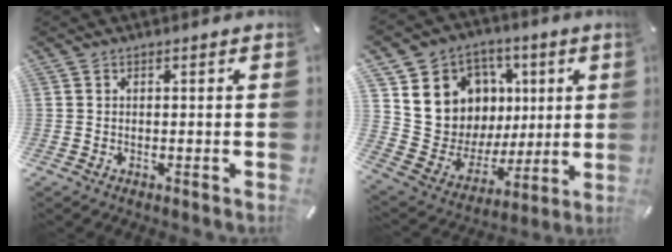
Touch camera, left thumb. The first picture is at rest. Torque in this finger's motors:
{"motor_torque": [2.47, 2.54, 1.21, -0.25, 0.16]}